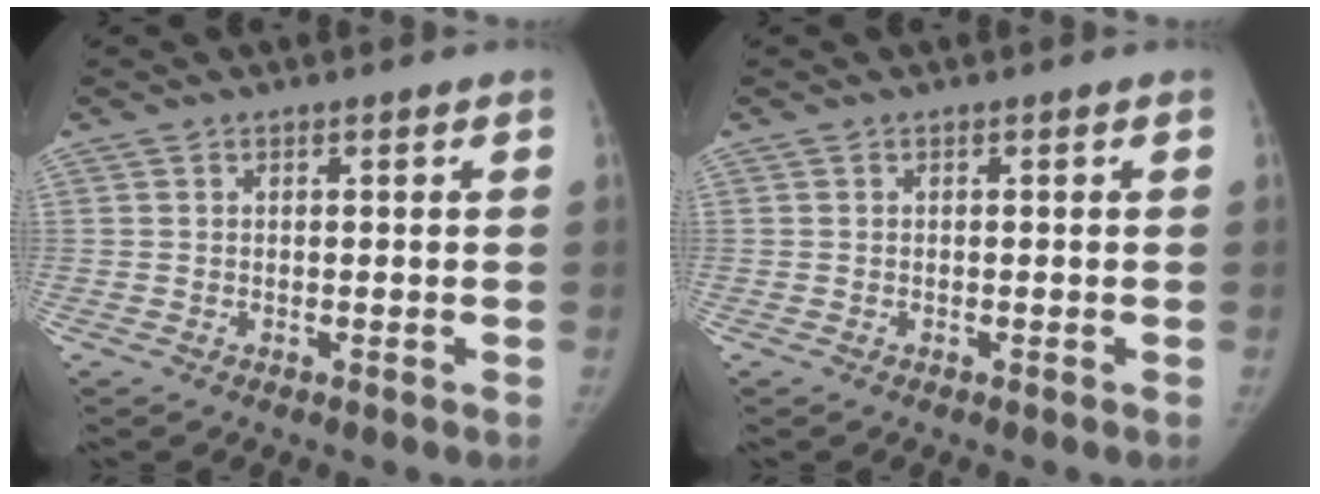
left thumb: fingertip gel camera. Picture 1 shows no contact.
{"total": 0.0}